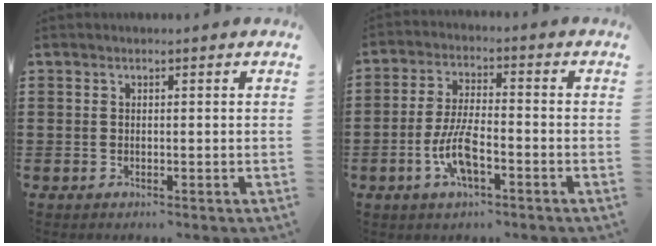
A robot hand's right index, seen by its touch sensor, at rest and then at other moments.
{"total": 7.5, "force": [-2.9, 2.4, 6.5], "torque": [-0.148, -0.013, -0.057]}